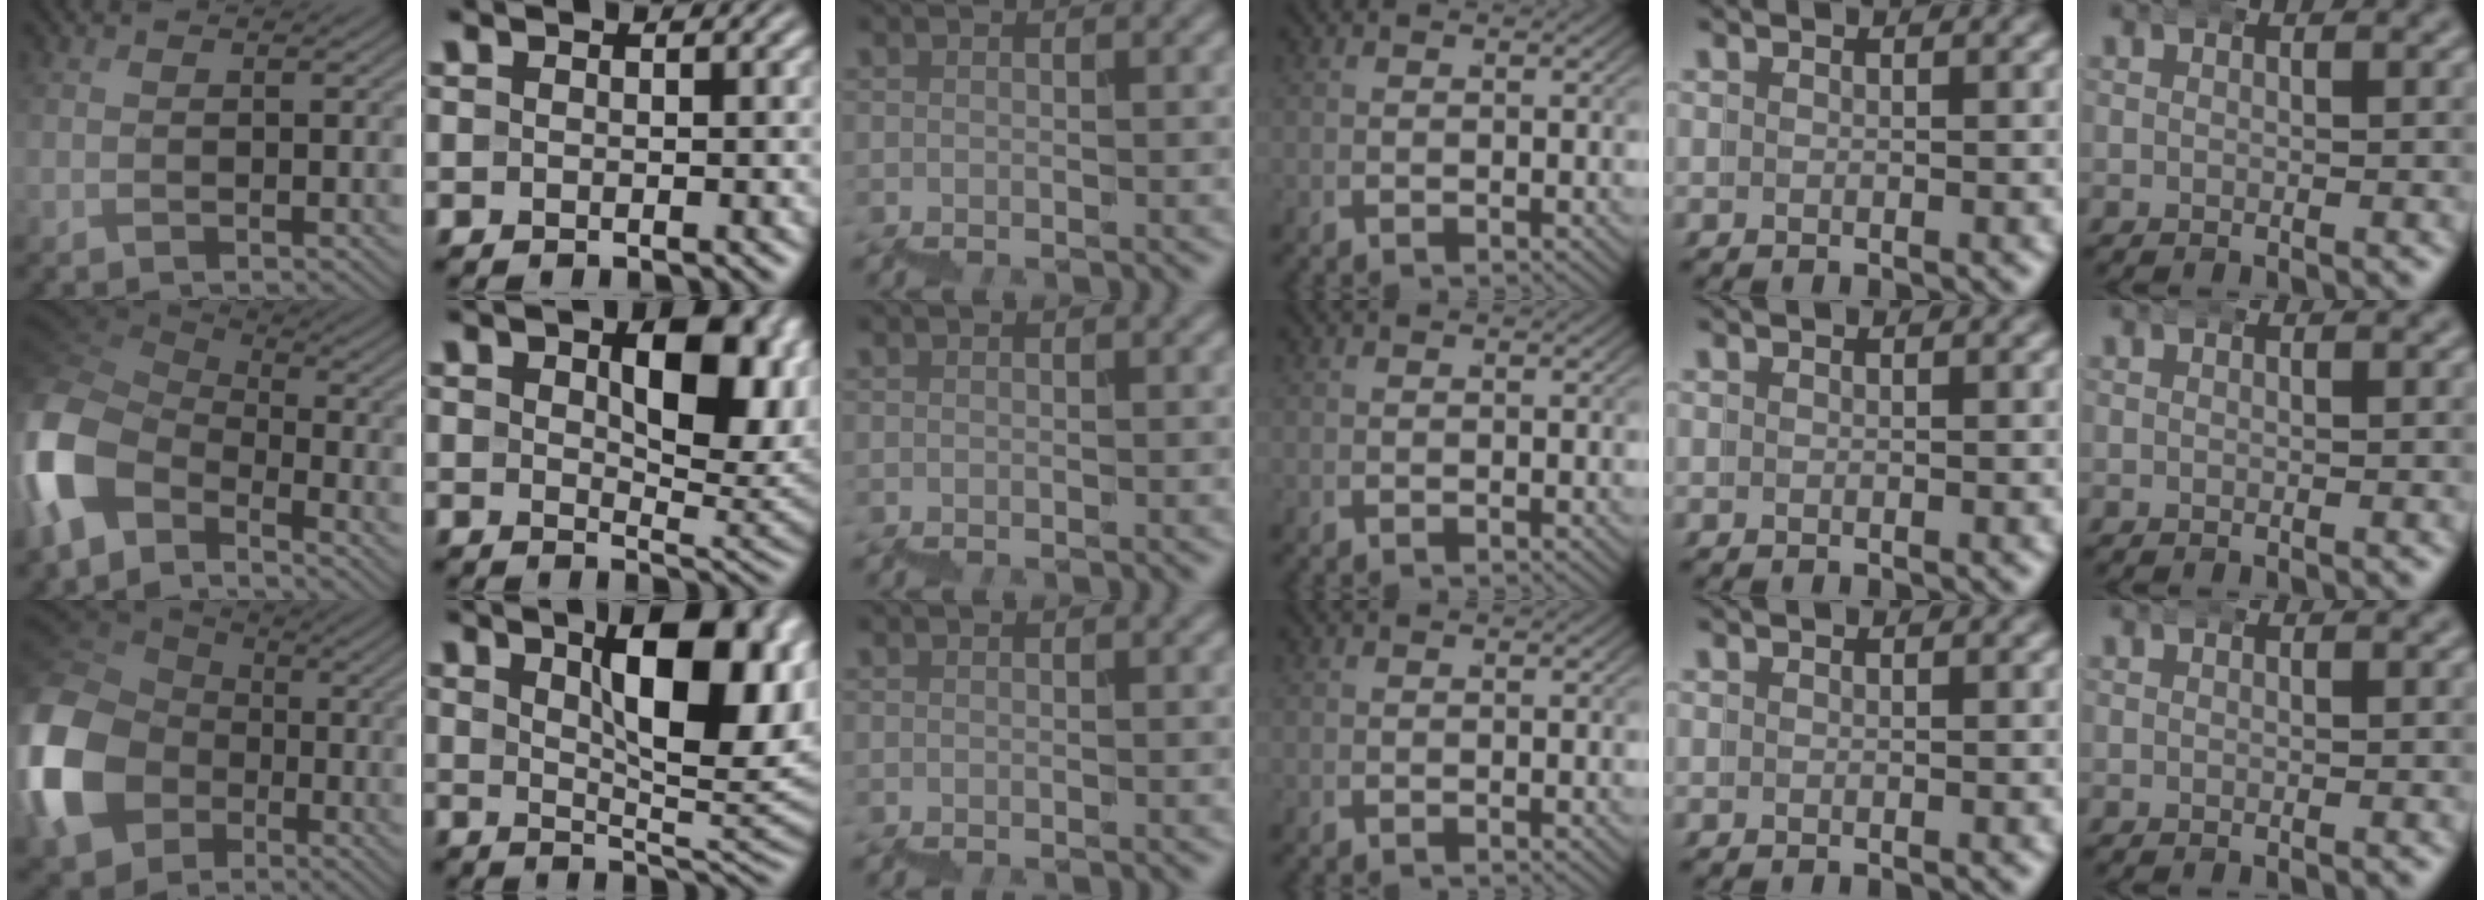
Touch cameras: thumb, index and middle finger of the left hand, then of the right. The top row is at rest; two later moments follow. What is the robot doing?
{"motion": "wrap", "object": "bandana"}